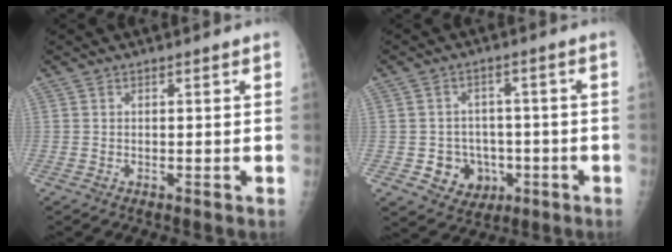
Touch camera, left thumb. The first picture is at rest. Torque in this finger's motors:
{"motor_torque": [-0.09, 0.10, 0.00, 0.01, 0.00]}